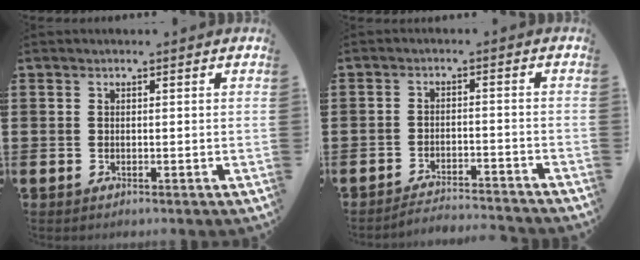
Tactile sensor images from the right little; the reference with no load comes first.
{"total": 2.8, "force": [-2.8, -0.1, 0.1], "torque": [-0.006, 0.002, -0.059]}